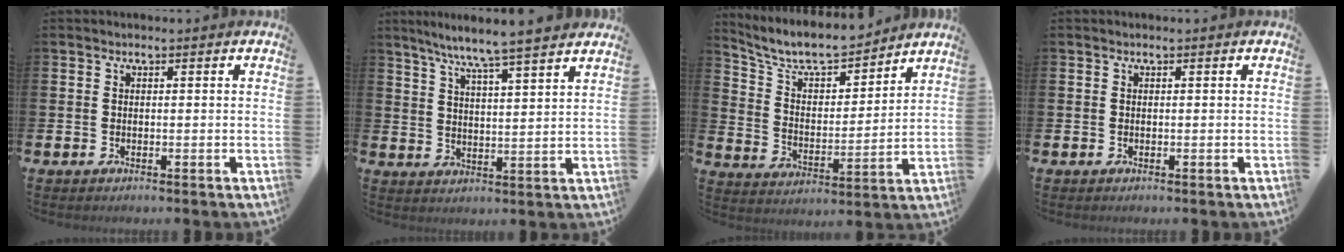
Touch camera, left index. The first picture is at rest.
{"total": 7.2, "force": [6.7, -0.7, 2.5], "torque": [-0.072, -0.037, 0.114]}
{"total": 8.0, "force": [7.4, 2.0, 2.3], "torque": [-0.079, -0.054, 0.129]}
{"total": 0.0}